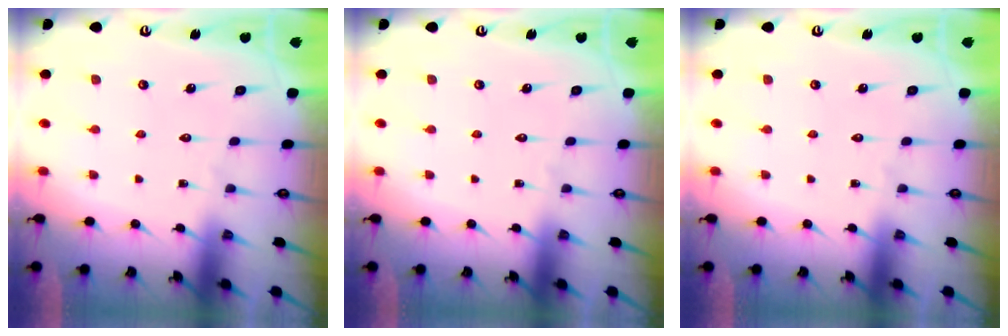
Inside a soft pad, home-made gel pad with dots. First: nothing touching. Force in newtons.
{"total": 0.0}
{"total": 0.0}